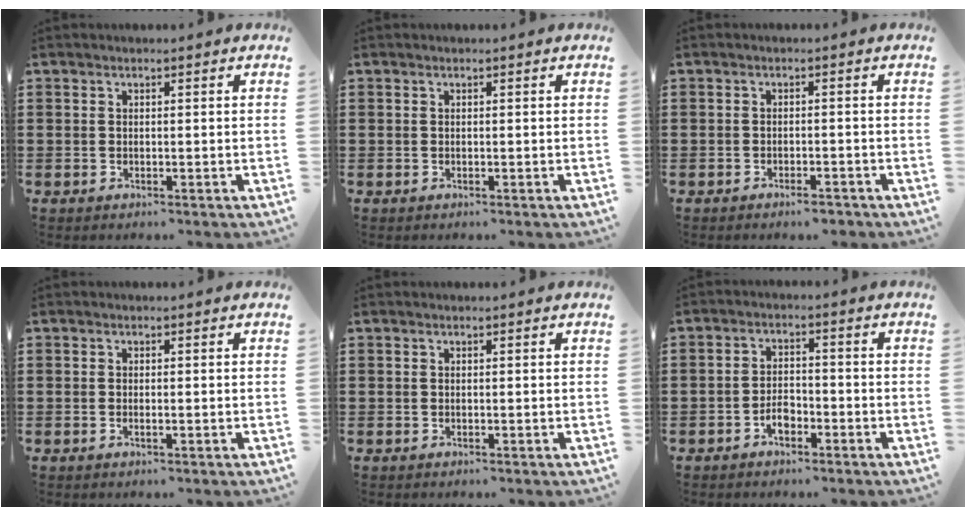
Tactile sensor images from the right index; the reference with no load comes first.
{"total": 0.0}
{"total": 1.8, "force": [-1.6, 0.1, 0.7], "torque": [-0.017, -0.003, -0.030]}
{"total": 0.5, "force": [-0.2, 0.0, 0.5], "torque": [-0.009, -0.004, -0.003]}
{"total": 0.0}
{"total": 3.1, "force": [-1.9, 1.6, 1.8], "torque": [-0.041, 0.002, -0.040]}